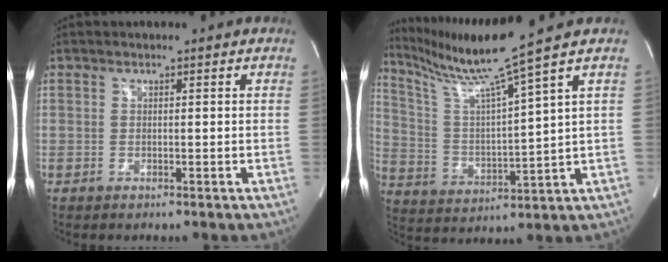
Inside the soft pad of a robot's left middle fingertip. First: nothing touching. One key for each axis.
{"total": 12.5, "fx": 9.9, "fy": -4.0, "fz": 6.6, "tx": -0.125, "ty": -0.030, "tz": 0.189}